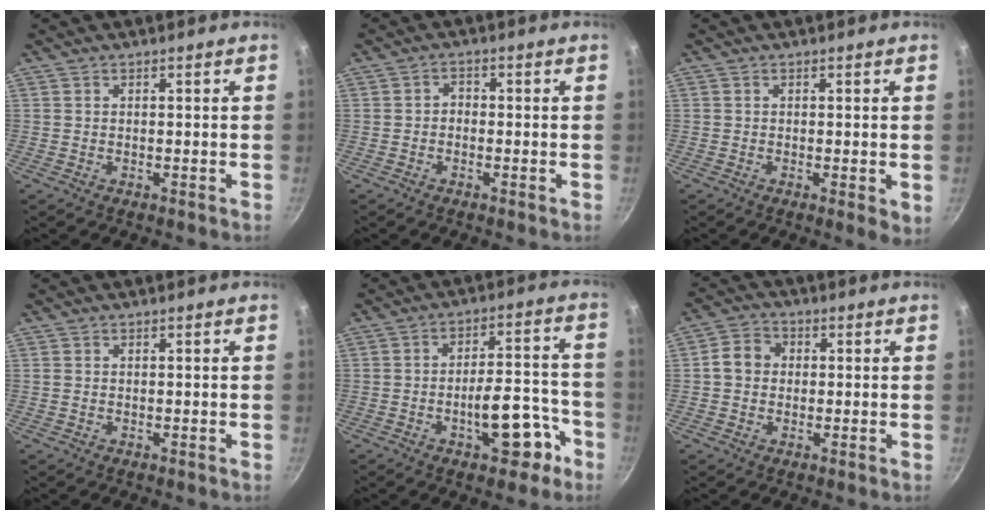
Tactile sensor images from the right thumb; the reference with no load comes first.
{"total": 1.8, "force": [-0.6, 1.3, 1.0], "torque": [-0.013, 0.014, -0.014]}
{"total": 2.6, "force": [-0.3, 0.8, 2.4], "torque": [-0.031, -0.010, -0.005]}
{"total": 0.0}
{"total": 11.5, "force": [-5.5, 5.1, 8.7], "torque": [-0.093, 0.057, -0.068]}
{"total": 5.3, "force": [0.2, 4.6, 2.7], "torque": [-0.028, 0.012, -0.010]}